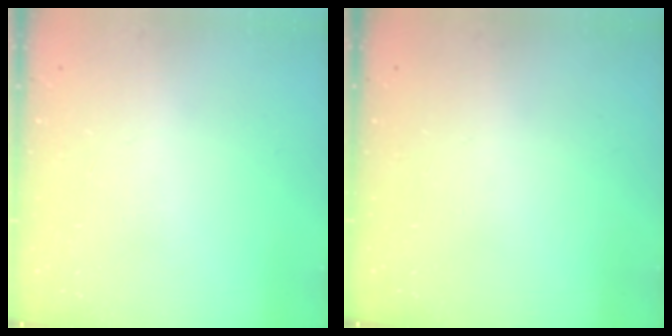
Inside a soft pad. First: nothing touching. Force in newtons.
{"total": 0.0}